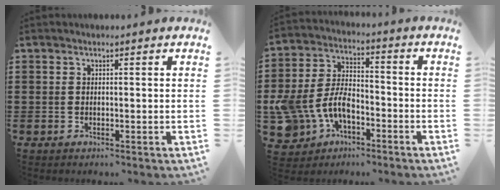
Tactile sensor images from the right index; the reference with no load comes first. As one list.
[{"total": 8.6, "force": [-3.7, 5.7, 5.3], "torque": [-0.151, 0.003, -0.077]}]